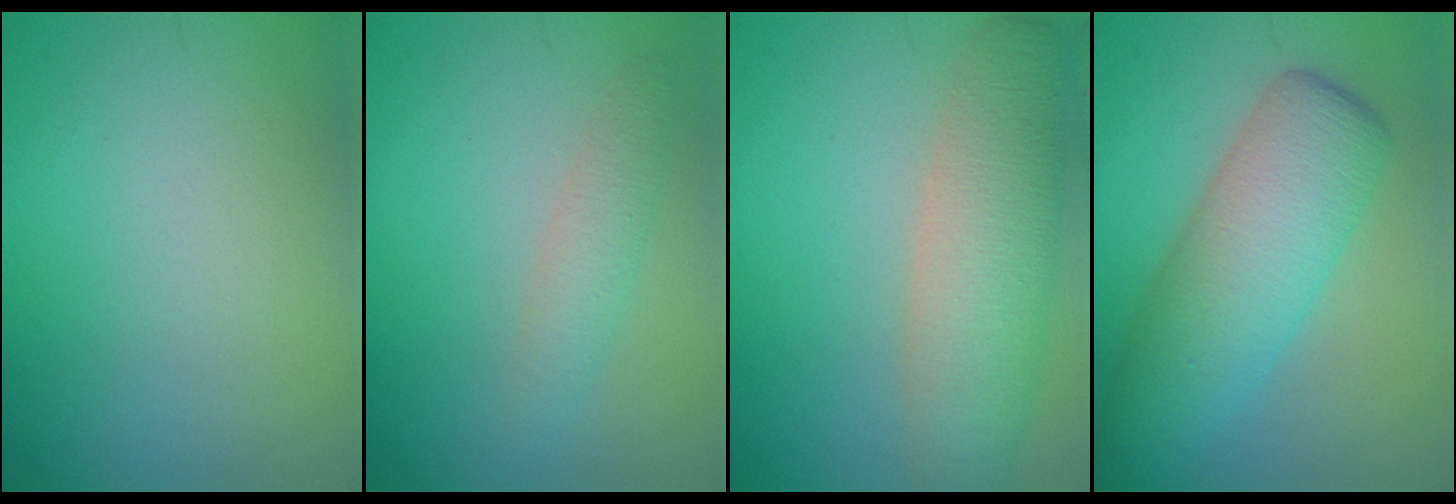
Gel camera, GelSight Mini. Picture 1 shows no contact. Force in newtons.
{"total": 1.3, "press": 1.3, "slide": 0.3}
{"total": 6.9, "press": 6.8, "slide": 0.6}
{"total": 6.7, "press": 6.7, "slide": 0.1}